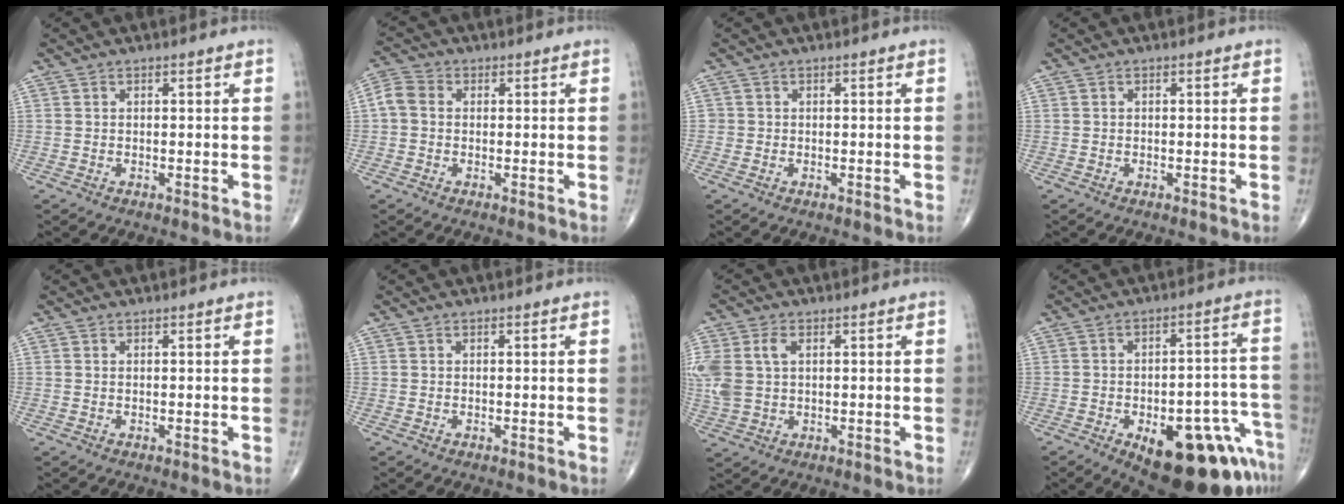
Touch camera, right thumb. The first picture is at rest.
{"total": 4.4, "force": [0.1, 3.5, 2.6], "torque": [-0.055, 0.015, -0.007]}
{"total": 0.8, "force": [-0.1, 0.8, 0.0], "torque": [0.005, 0.005, -0.004]}
{"total": 0.0}
{"total": 0.0}
{"total": 0.0}
{"total": 9.0, "force": [1.9, 5.9, 6.5], "torque": [-0.168, 0.012, 0.045]}
{"total": 20.9, "force": [-10.7, 9.0, 15.6], "torque": [-0.129, 0.066, -0.130]}